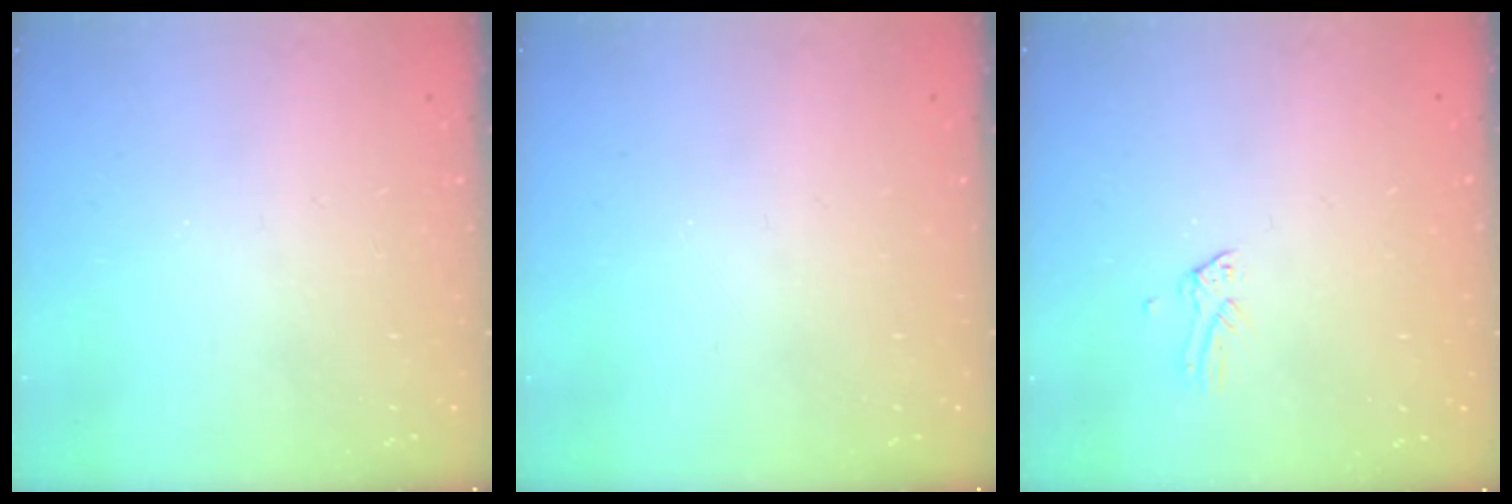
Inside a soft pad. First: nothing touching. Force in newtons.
{"total": 0.0}
{"total": 0.0}